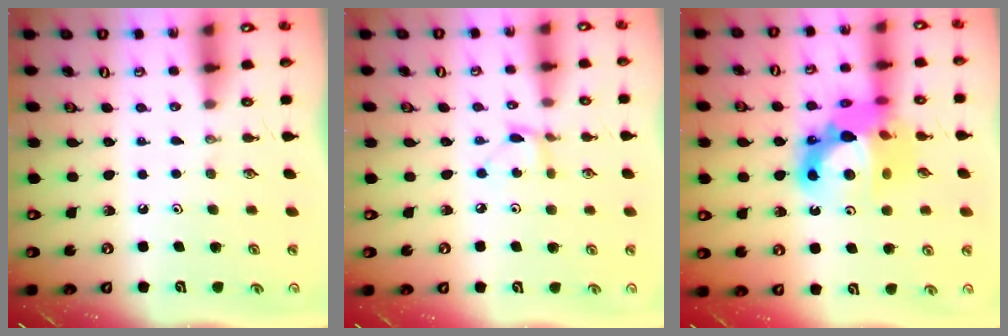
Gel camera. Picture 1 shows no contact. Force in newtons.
{"total": 2.9, "press": 2.9, "slide": 0.3}
{"total": 16.5, "press": 16.4, "slide": 1.6}